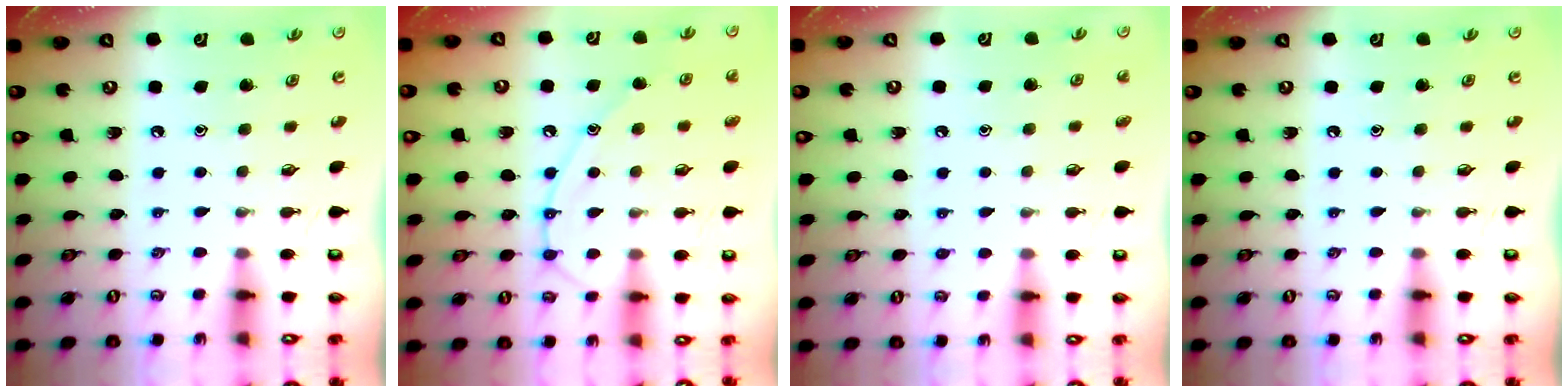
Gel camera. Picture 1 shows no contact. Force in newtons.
{"total": 12.1, "press": 12.1, "slide": 1.0}
{"total": 5.4, "press": 5.4, "slide": 0.6}
{"total": 0.0}